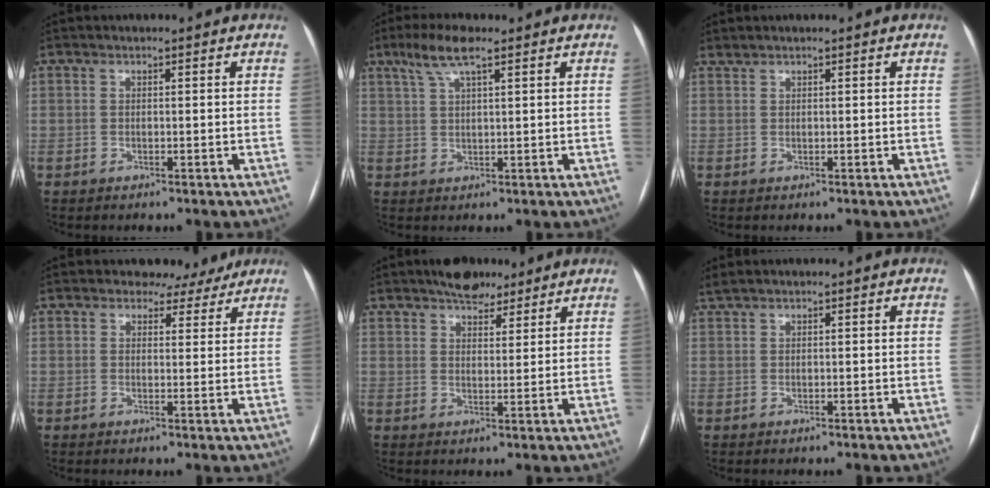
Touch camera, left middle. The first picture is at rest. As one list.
[{"total": 5.4, "force": [3.5, 0.7, 4.1], "torque": [-0.090, 0.016, 0.068]}, {"total": 0.5, "force": [0.5, 0.0, 0.0], "torque": [-0.005, 0.008, 0.014]}, {"total": 4.2, "force": [3.6, 2.1, 0.4], "torque": [0.000, 0.000, 0.035]}, {"total": 5.6, "force": [4.5, 2.6, 2.3], "torque": [-0.036, 0.010, 0.074]}, {"total": 0.9, "force": [0.9, 0.0, 0.3], "torque": [-0.013, 0.019, 0.024]}]